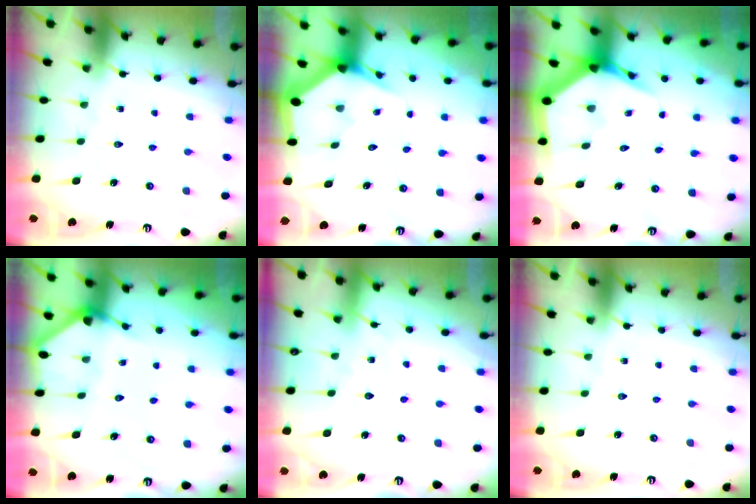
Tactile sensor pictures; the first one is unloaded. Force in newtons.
{"total": 3.0, "press": 3.0, "slide": 0.0}
{"total": 5.0, "press": 4.9, "slide": 0.3}
{"total": 2.7, "press": 2.7, "slide": 0.1}
{"total": 6.8, "press": 6.8, "slide": 0.7}
{"total": 0.0}